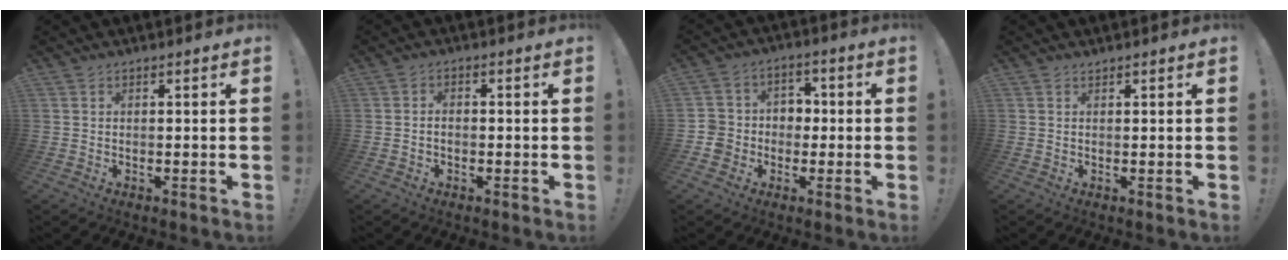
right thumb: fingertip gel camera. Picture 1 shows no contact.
{"total": 1.9, "force": [-1.0, 1.1, 1.1], "torque": [-0.026, 0.010, -0.016]}
{"total": 9.0, "force": [-2.3, 8.5, 2.1], "torque": [-0.039, 0.030, -0.037]}
{"total": 0.5, "force": [0.5, 0.1, 0.0], "torque": [0.000, -0.002, 0.010]}